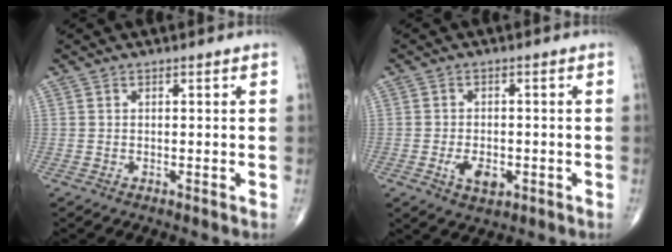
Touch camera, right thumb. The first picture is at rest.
{"total": 7.5, "force": [-2.2, 4.3, 5.8], "torque": [-0.087, -0.001, -0.030]}